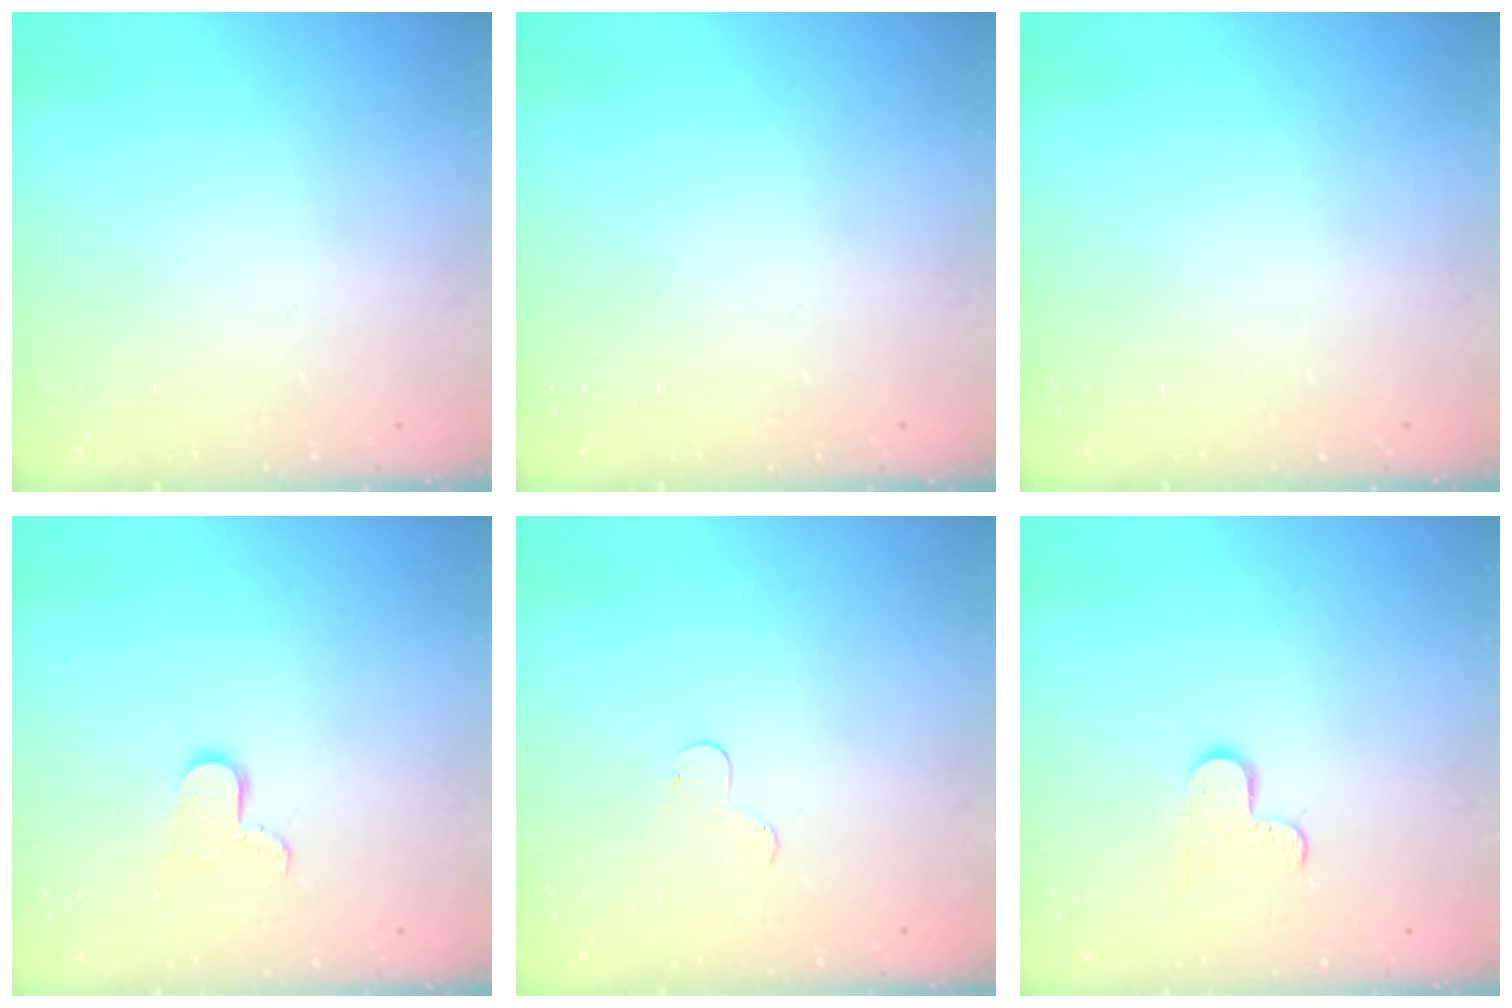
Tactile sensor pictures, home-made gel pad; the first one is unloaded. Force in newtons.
{"total": 0.0}
{"total": 0.0}
{"total": 7.2, "press": 7.2, "slide": 0.4}
{"total": 4.9, "press": 4.9, "slide": 0.5}
{"total": 5.6, "press": 5.6, "slide": 0.3}